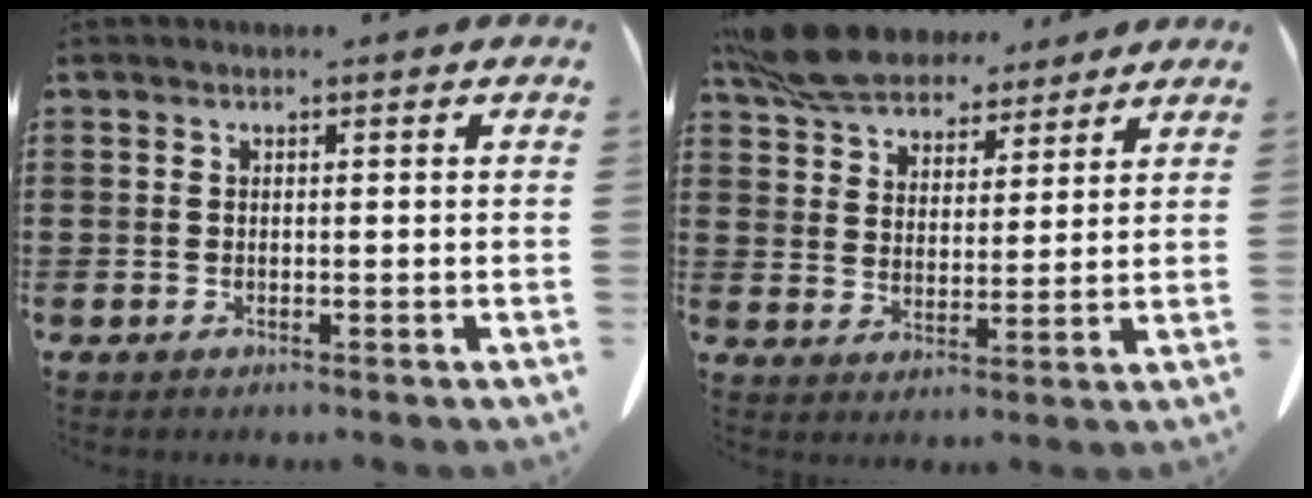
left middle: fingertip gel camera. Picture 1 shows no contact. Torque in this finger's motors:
{"motor_torque": [1.20, 0.61, 0.41, 0.18]}